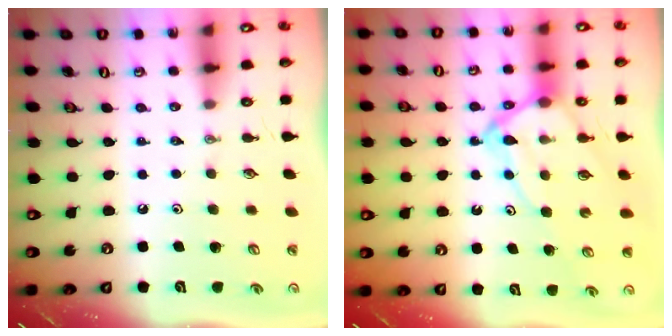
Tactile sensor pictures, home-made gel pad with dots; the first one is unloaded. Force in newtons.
{"total": 10.6, "press": 10.5, "slide": 1.2}